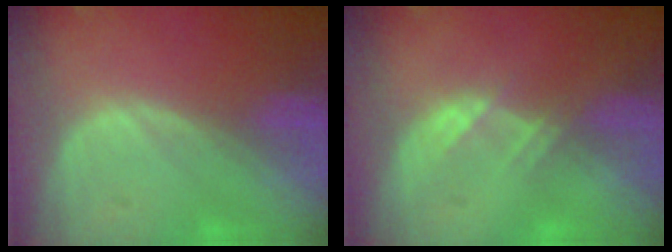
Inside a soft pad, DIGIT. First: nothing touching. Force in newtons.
{"total": 1.9, "press": 1.9, "slide": 0.3}